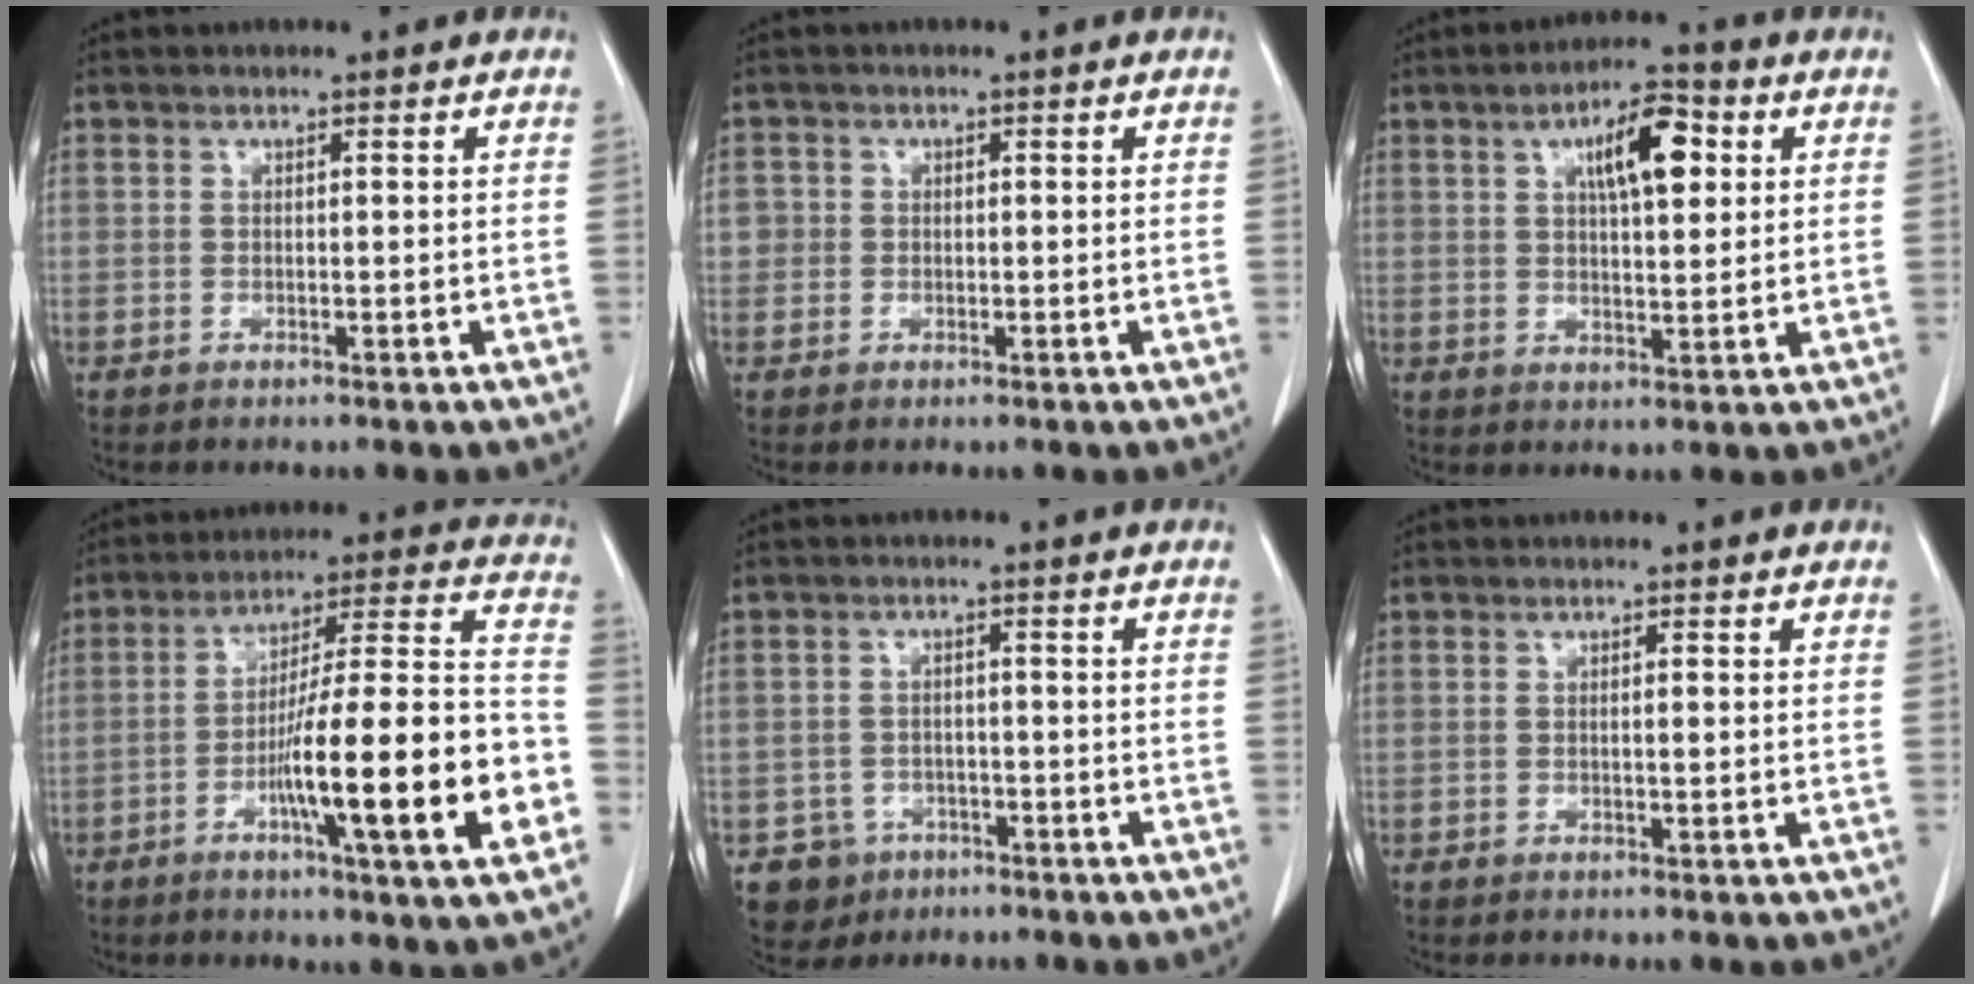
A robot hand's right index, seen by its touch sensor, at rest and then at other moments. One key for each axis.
{"total": 2.0, "fx": 0.1, "fy": 2.0, "fz": 0.2, "tx": 0.010, "ty": 0.007, "tz": 0.001}
{"total": 8.6, "fx": 3.0, "fy": 2.7, "fz": 7.6, "tx": -0.125, "ty": 0.015, "tz": 0.049}
{"total": 20.4, "fx": -6.5, "fy": 0.8, "fz": 19.3, "tx": -0.276, "ty": 0.004, "tz": -0.099}
{"total": 5.0, "fx": -2.6, "fy": 4.3, "fz": 0.3, "tx": -0.006, "ty": 0.010, "tz": -0.037}
{"total": 0.6, "fx": 0.0, "fy": 0.0, "fz": 0.6, "tx": -0.011, "ty": 0.001, "tz": 0.001}